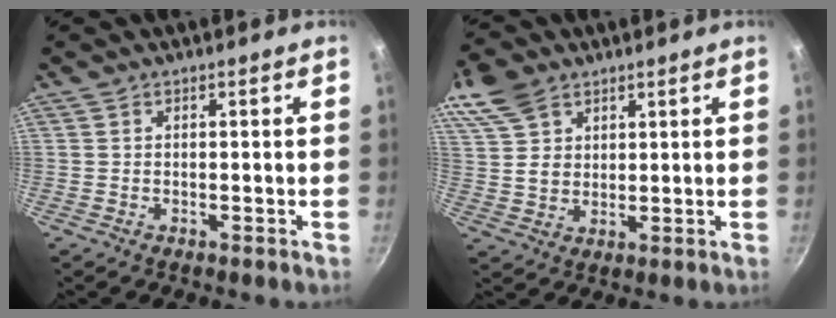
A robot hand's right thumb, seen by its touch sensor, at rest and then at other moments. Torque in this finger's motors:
{"motor_torque": [-0.06, 0.18, 0.28, -0.15, 0.08]}